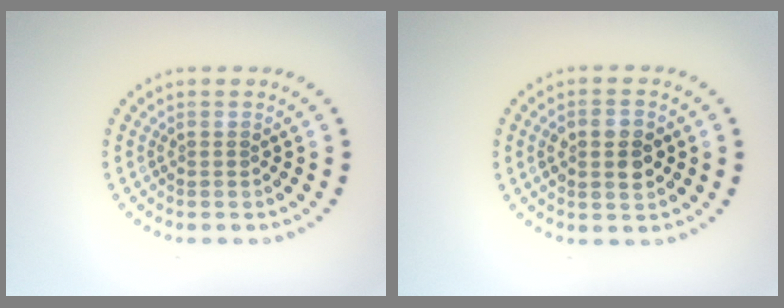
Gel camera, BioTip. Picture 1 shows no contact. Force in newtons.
{"total": 3.6, "press": 3.5, "slide": 0.3}